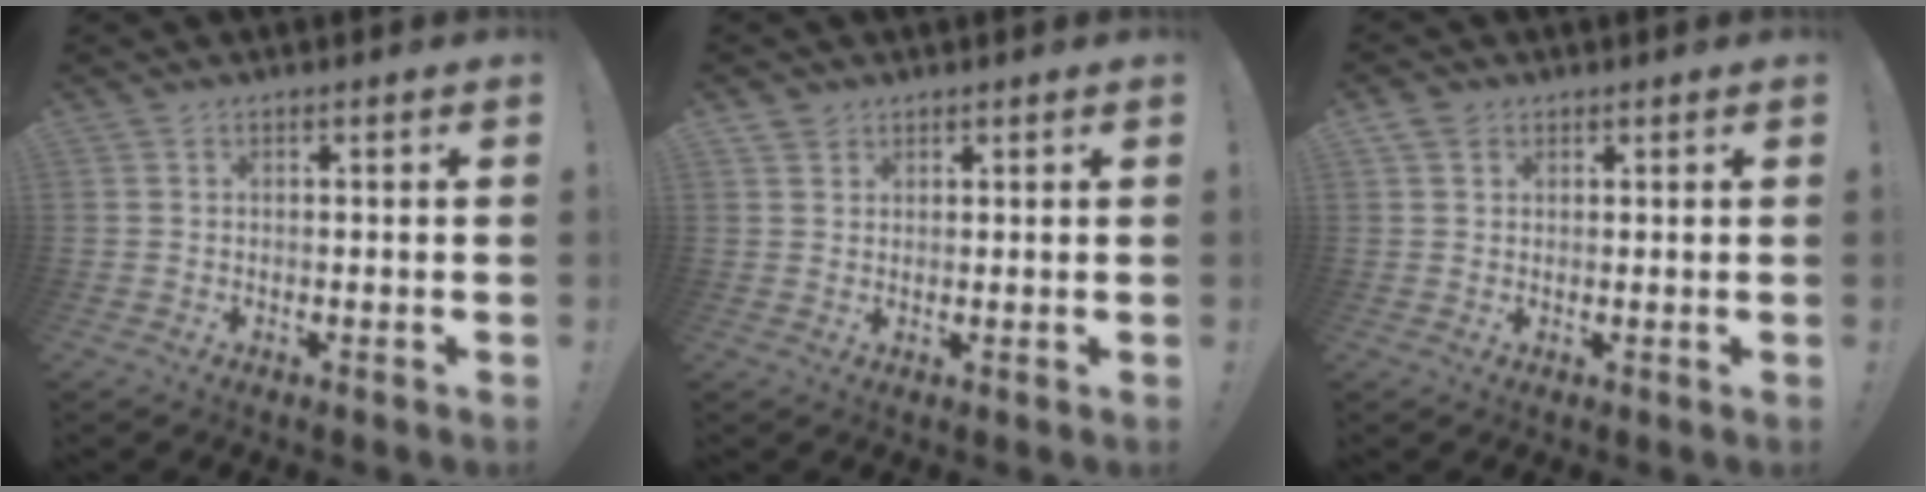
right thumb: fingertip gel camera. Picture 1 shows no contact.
{"total": 2.3, "force": [1.7, 1.5, 0.1], "torque": [0.009, -0.011, 0.030]}
{"total": 3.0, "force": [1.8, 2.2, 0.9], "torque": [-0.006, -0.007, 0.032]}